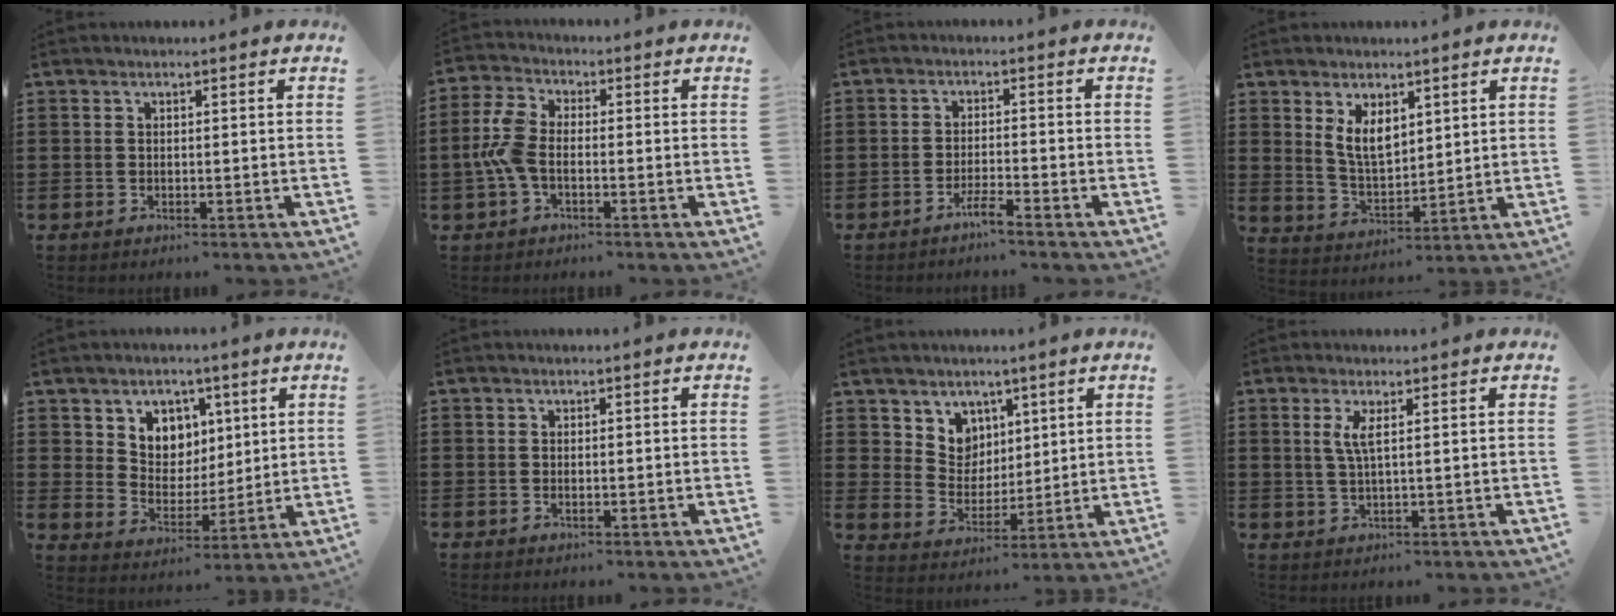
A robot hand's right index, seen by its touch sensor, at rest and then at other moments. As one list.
[{"total": 6.1, "force": [-1.1, 3.3, 5.0], "torque": [-0.132, -0.003, -0.031]}, {"total": 2.8, "force": [-2.3, 0.0, 1.5], "torque": [-0.034, 0.001, -0.045]}, {"total": 5.8, "force": [2.8, 3.1, 4.1], "torque": [-0.090, 0.002, 0.053]}, {"total": 6.1, "force": [3.2, 5.2, 0.5], "torque": [-0.040, -0.011, 0.056]}, {"total": 0.6, "force": [-0.1, 0.3, 0.5], "torque": [-0.012, -0.001, -0.002]}, {"total": 6.2, "force": [3.8, 4.8, 0.2], "torque": [-0.040, -0.009, 0.075]}, {"total": 2.9, "force": [0.9, 0.3, 2.7], "torque": [-0.058, 0.000, 0.014]}]